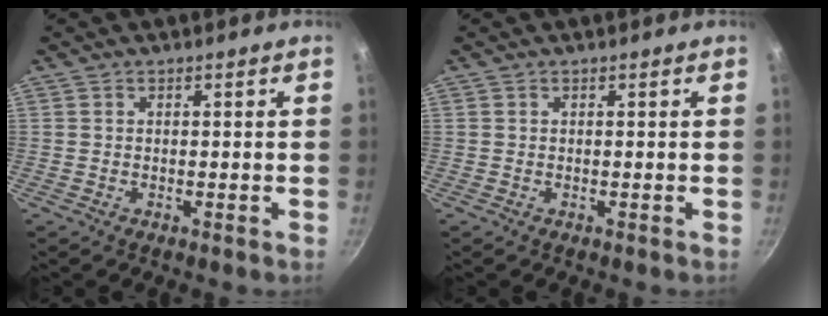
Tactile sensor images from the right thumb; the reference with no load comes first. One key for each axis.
{"total": 0.0}